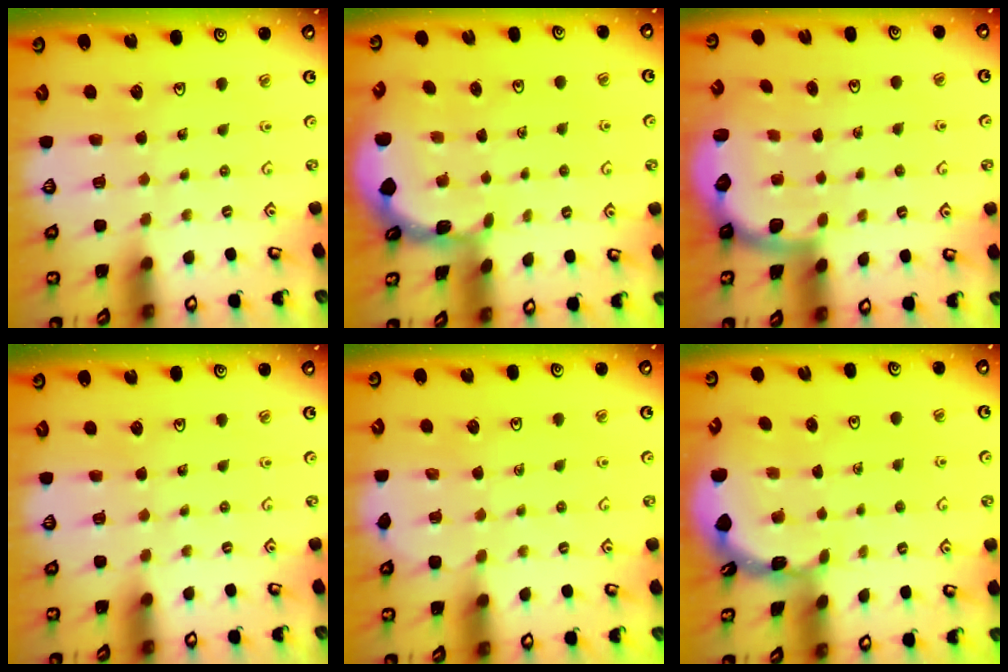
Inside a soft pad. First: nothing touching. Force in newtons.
{"total": 1.5, "press": 1.5, "slide": 0.1}
{"total": 2.6, "press": 2.3, "slide": 1.2}
{"total": 0.0}
{"total": 5.1, "press": 4.9, "slide": 1.2}
{"total": 1.5, "press": 1.5, "slide": 0.1}